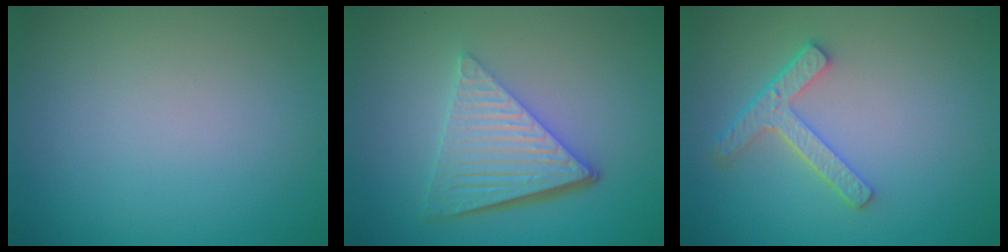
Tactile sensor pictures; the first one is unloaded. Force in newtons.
{"total": 6.5, "press": 4.4, "slide": 4.8}
{"total": 3.6, "press": 2.8, "slide": 2.3}